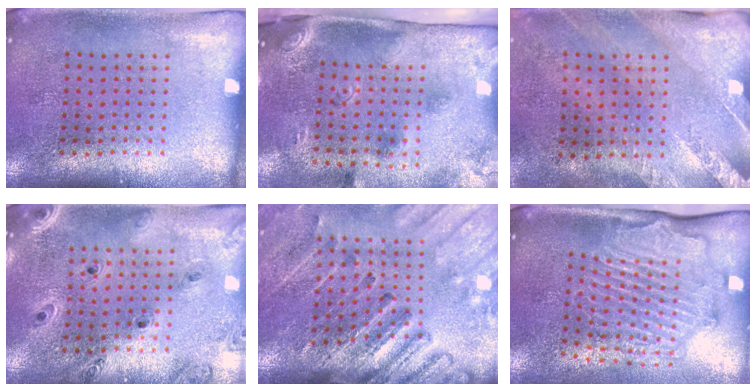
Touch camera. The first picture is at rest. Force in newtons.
{"total": 3.0, "press": 1.9, "slide": 2.3}
{"total": 2.6, "press": 2.1, "slide": 1.6}
{"total": 1.3, "press": 1.3, "slide": 0.2}
{"total": 2.7, "press": 2.7, "slide": 0.3}
{"total": 2.1, "press": 2.0, "slide": 0.4}